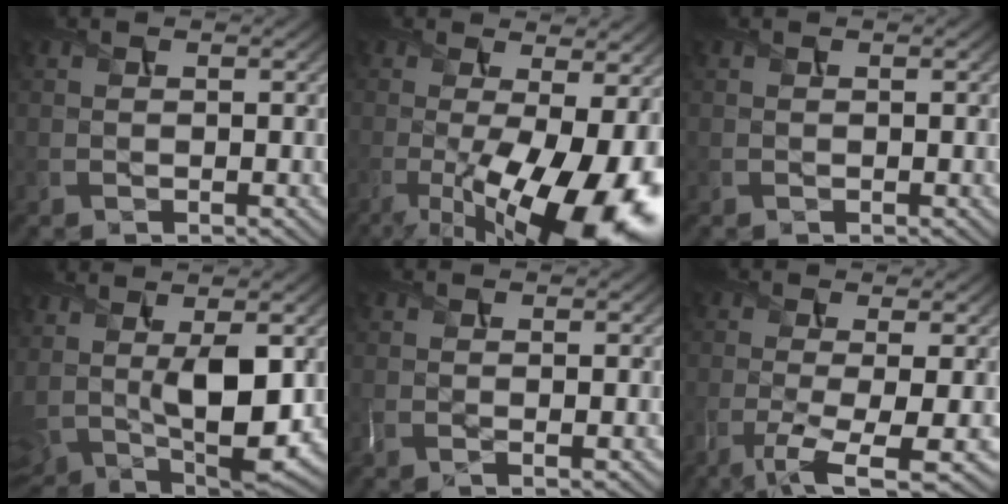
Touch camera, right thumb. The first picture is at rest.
{"total": 16.6, "force": [-4.5, 6.2, 14.7], "torque": [-0.227, -0.046, -0.045]}
{"total": 0.0}
{"total": 12.2, "force": [2.3, 5.2, 10.7], "torque": [-0.240, -0.017, 0.056]}
{"total": 1.2, "force": [0.1, -0.1, 1.2], "torque": [-0.027, 0.000, -0.001]}
{"total": 6.2, "force": [-2.2, 1.0, 5.7], "torque": [-0.098, -0.005, -0.043]}